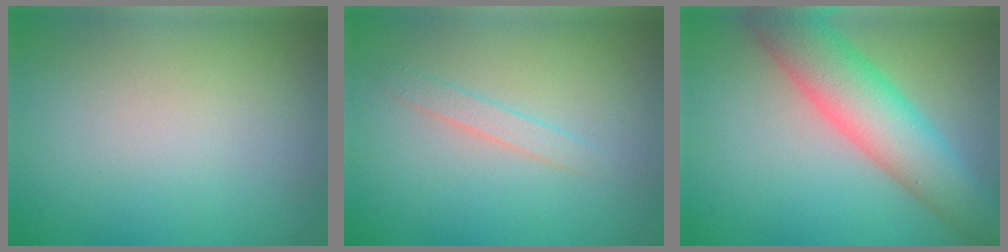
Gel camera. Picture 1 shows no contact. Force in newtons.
{"total": 1.3, "press": 1.3, "slide": 0.1}
{"total": 7.6, "press": 7.6, "slide": 0.3}